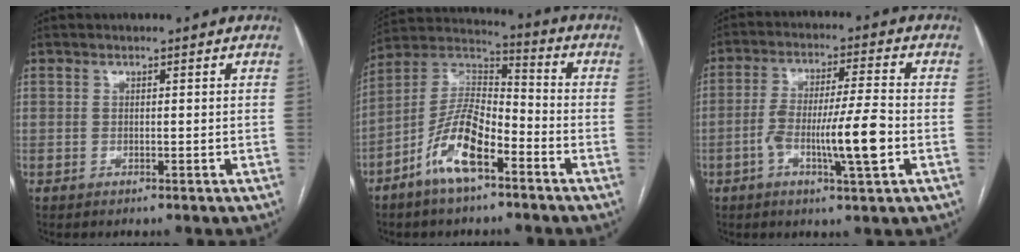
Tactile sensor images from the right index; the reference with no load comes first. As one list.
[{"total": 12.1, "force": [-6.2, 3.9, 9.6], "torque": [-0.198, 0.011, -0.119]}, {"total": 10.6, "force": [-3.1, 0.5, 10.1], "torque": [-0.185, 0.002, -0.055]}]